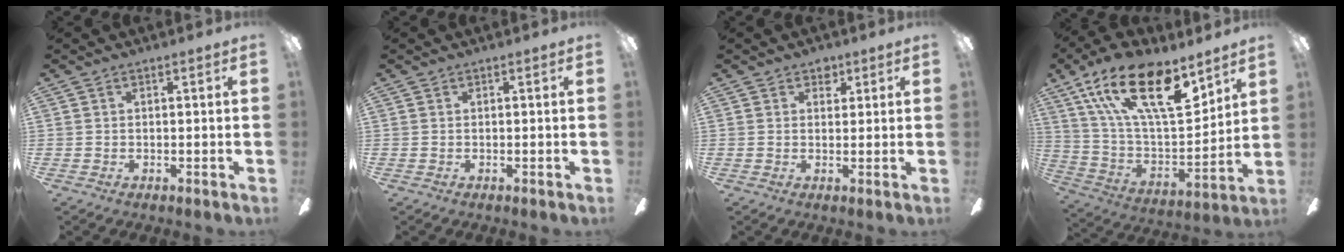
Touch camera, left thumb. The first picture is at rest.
{"total": 0.0}
{"total": 2.9, "force": [1.9, 2.0, 0.9], "torque": [0.002, -0.005, 0.030]}
{"total": 24.0, "force": [13.8, 9.4, 17.2], "torque": [-0.315, -0.076, 0.235]}